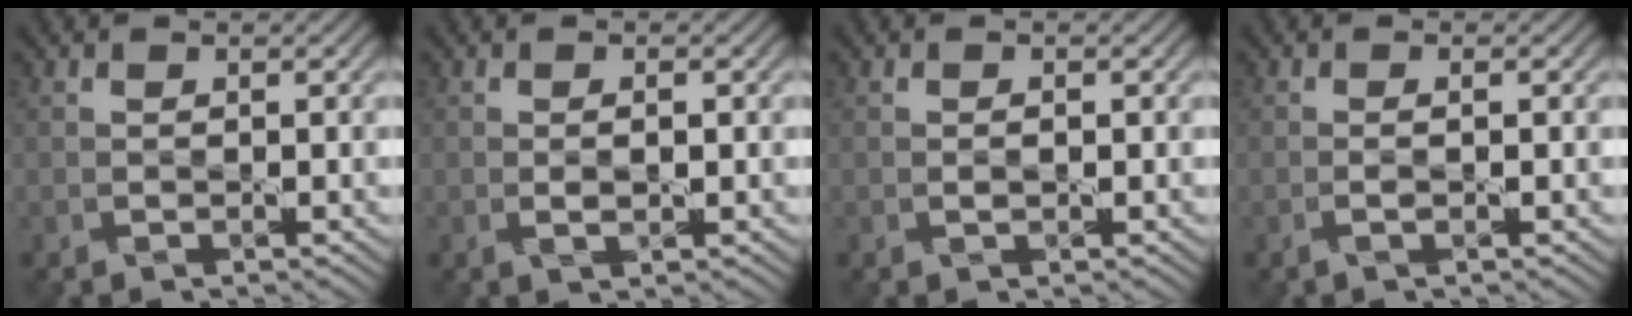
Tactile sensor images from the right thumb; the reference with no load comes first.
{"total": 1.4, "force": [0.0, 0.6, 1.3], "torque": [-0.028, -0.002, 0.000]}
{"total": 0.6, "force": [0.0, 0.3, 0.6], "torque": [-0.013, 0.002, -0.001]}
{"total": 1.1, "force": [-0.2, 0.0, 1.1], "torque": [-0.023, 0.006, -0.010]}